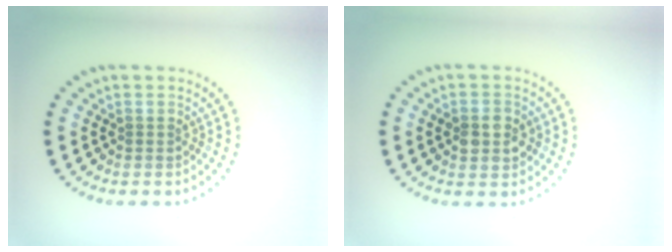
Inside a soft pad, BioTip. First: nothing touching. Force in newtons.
{"total": 2.8, "press": 2.8, "slide": 0.2}